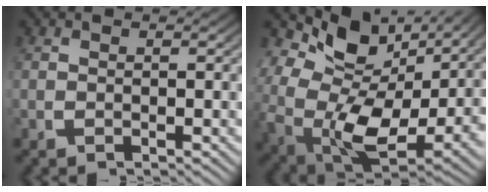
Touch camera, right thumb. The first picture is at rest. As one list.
[{"total": 17.0, "force": [0.1, 11.4, 12.6], "torque": [-0.275, -0.083, 0.042]}]